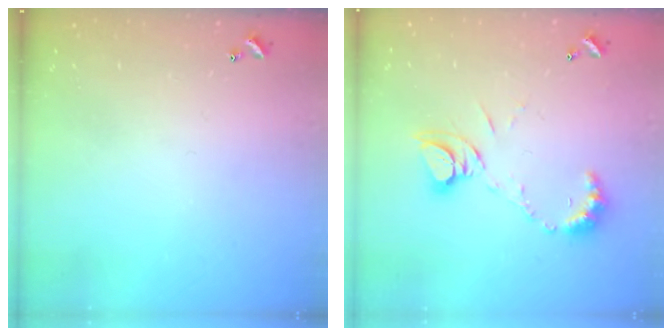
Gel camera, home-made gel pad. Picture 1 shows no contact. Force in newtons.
{"total": 10.0, "press": 10.0, "slide": 0.9}